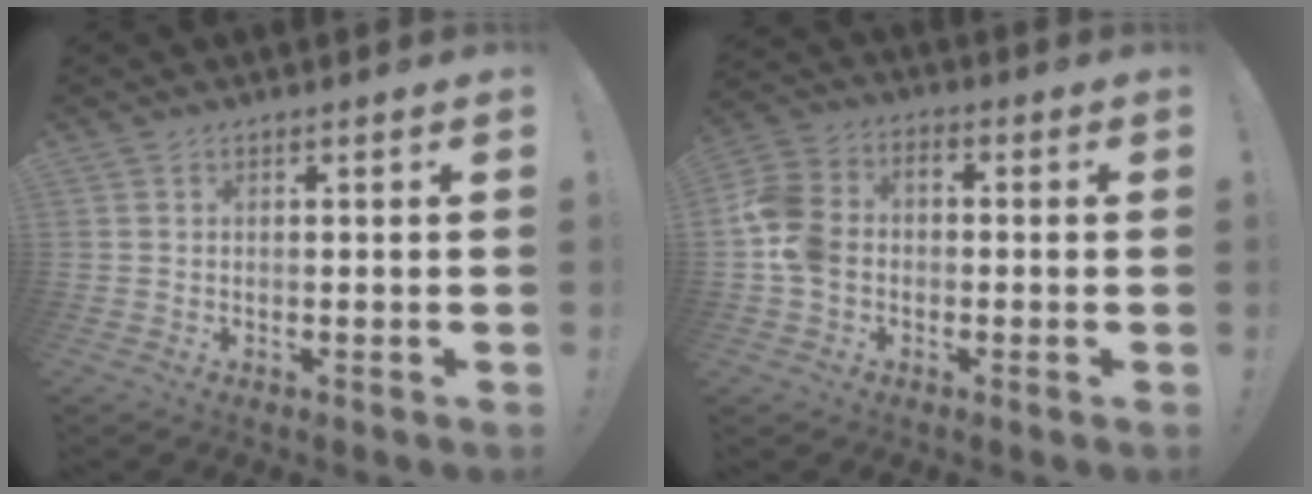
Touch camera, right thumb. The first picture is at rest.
{"total": 10.7, "force": [-2.9, 8.1, 6.2], "torque": [-0.130, 0.025, -0.054]}